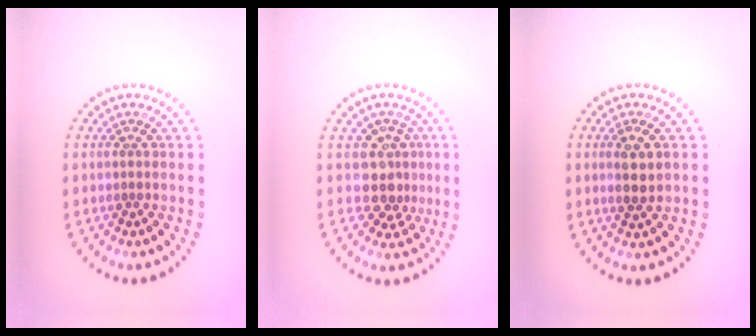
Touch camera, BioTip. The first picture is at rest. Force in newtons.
{"total": 3.1, "press": 2.5, "slide": 1.9}
{"total": 2.0, "press": 1.9, "slide": 0.4}